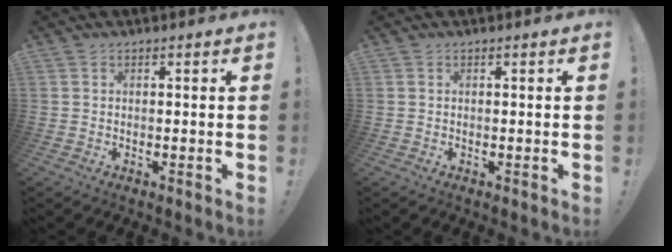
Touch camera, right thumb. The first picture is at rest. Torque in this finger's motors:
{"motor_torque": [-0.02, -0.01, 0.00, 0.00, 0.00]}